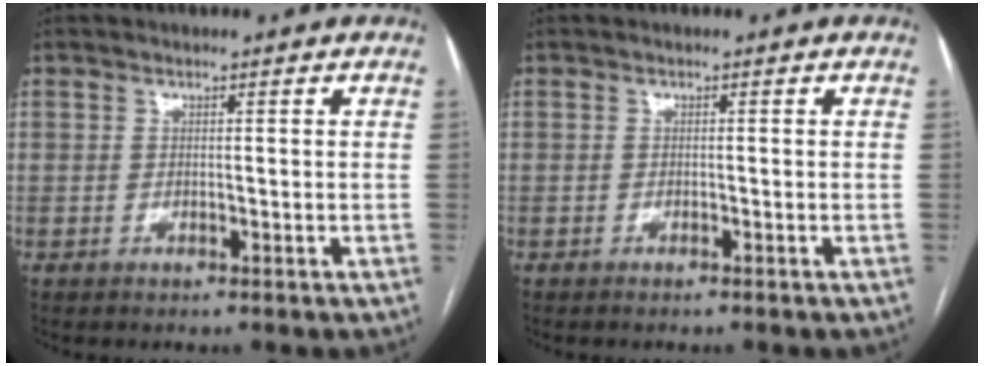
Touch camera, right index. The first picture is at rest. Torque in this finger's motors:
{"motor_torque": [-0.01, 0.02, -0.06, 0.01]}